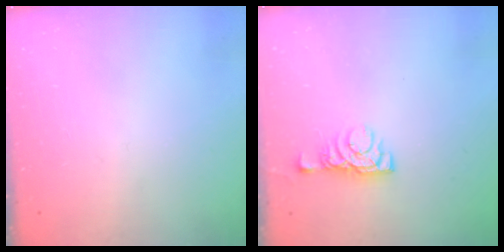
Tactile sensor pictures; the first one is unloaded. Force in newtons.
{"total": 5.6, "press": 5.5, "slide": 0.8}